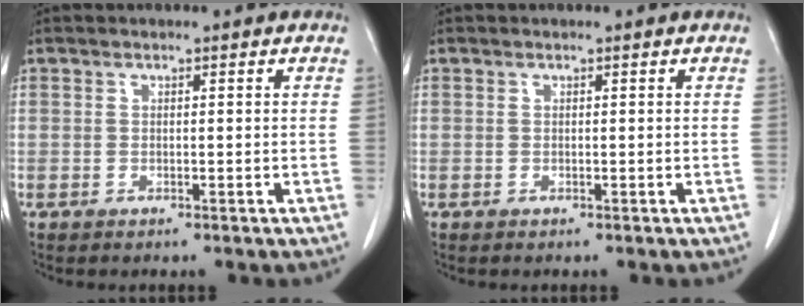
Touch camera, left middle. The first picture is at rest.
{"total": 0.0}